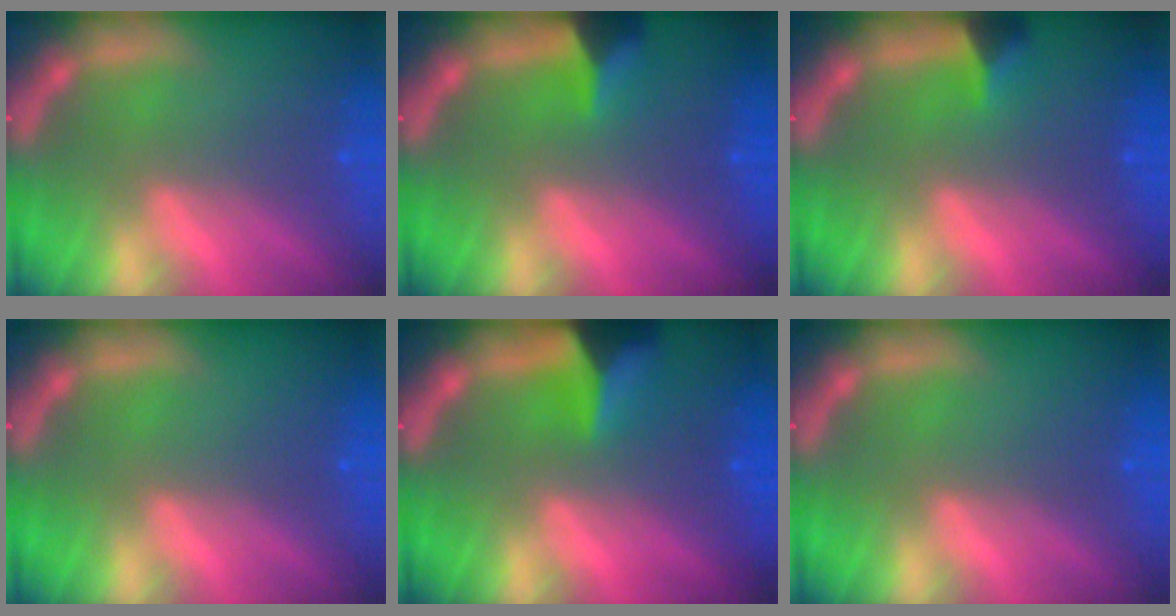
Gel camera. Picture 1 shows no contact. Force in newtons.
{"total": 2.9}
{"total": 1.9}
{"total": 0.0}
{"total": 5.0}
{"total": 0.0}